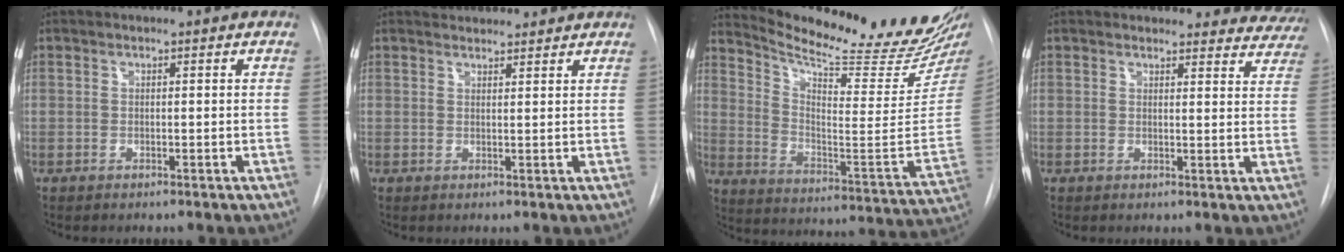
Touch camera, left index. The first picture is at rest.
{"total": 3.5, "force": [3.5, 0.5, 0.3], "torque": [-0.010, 0.019, 0.047]}
{"total": 25.6, "force": [23.0, 1.7, 11.1], "torque": [-0.175, -0.121, 0.312]}
{"total": 14.3, "force": [13.6, 4.1, 1.3], "torque": [0.024, -0.045, 0.121]}